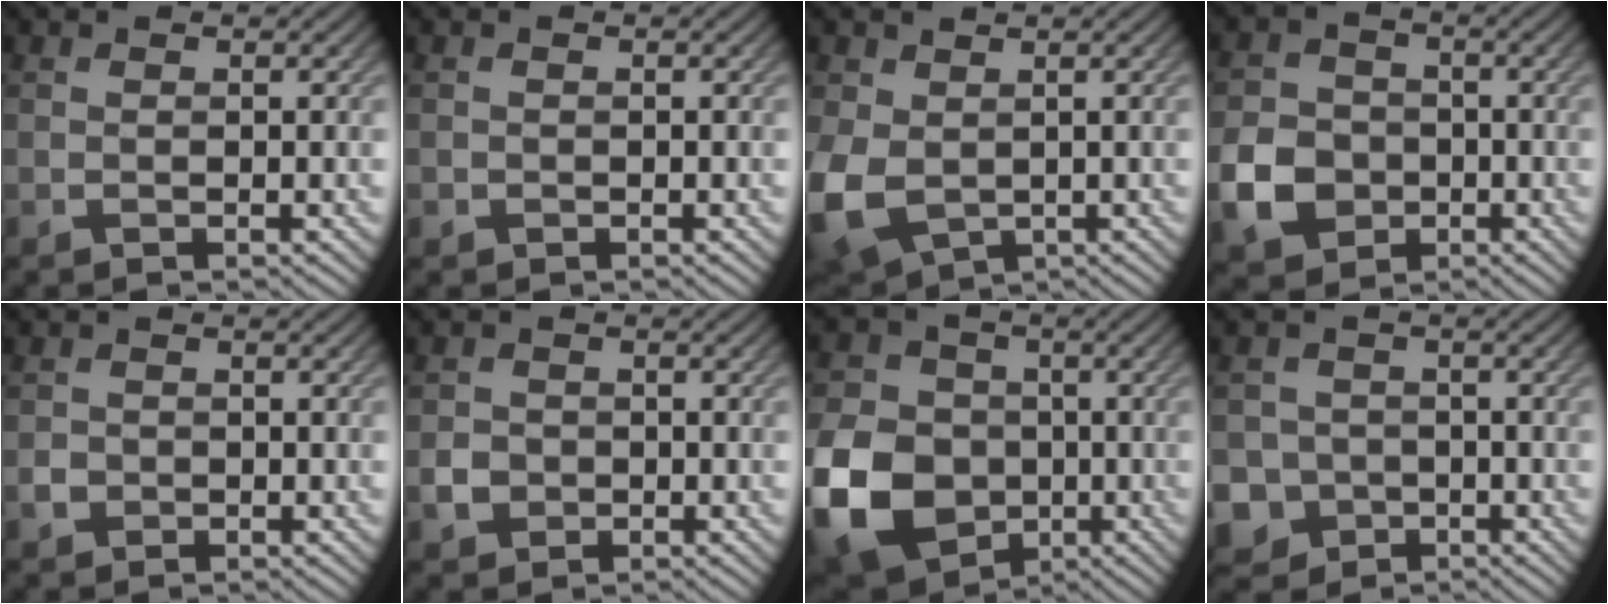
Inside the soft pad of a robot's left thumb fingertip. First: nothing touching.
{"total": 0.7, "force": [-0.3, 0.6, 0.0], "torque": [0.001, -0.006, -0.007]}
{"total": 8.7, "force": [-0.7, 6.2, 6.0], "torque": [-0.182, -0.027, -0.007]}
{"total": 6.6, "force": [-2.2, 5.5, 2.9], "torque": [-0.070, -0.008, -0.052]}
{"total": 1.6, "force": [-0.6, 1.4, 0.4], "torque": [-0.005, -0.004, -0.014]}
{"total": 2.5, "force": [-0.7, 2.2, 0.8], "torque": [-0.015, -0.004, -0.016]}
{"total": 15.6, "force": [-4.6, 12.3, 8.4], "torque": [-0.238, -0.038, -0.087]}
{"total": 6.8, "force": [-3.0, 5.9, 1.4], "torque": [-0.042, -0.020, -0.076]}